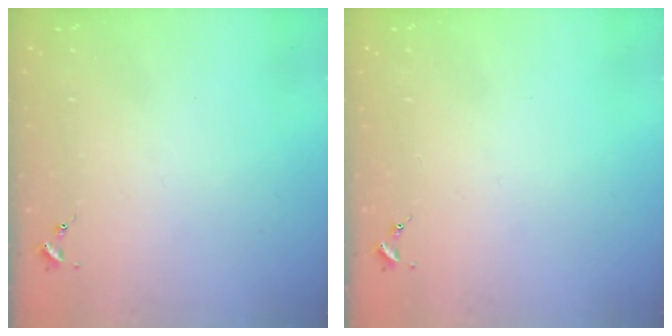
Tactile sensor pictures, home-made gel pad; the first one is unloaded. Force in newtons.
{"total": 0.0}